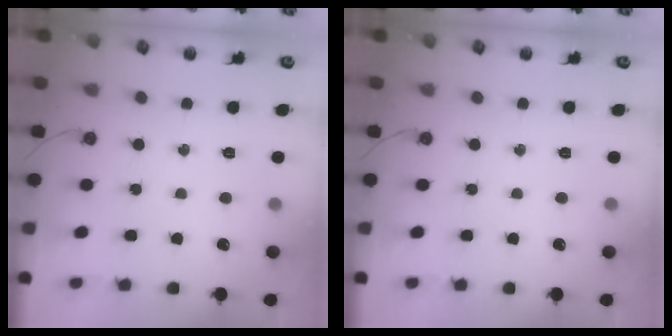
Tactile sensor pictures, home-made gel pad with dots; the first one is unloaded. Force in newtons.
{"total": 0.0}